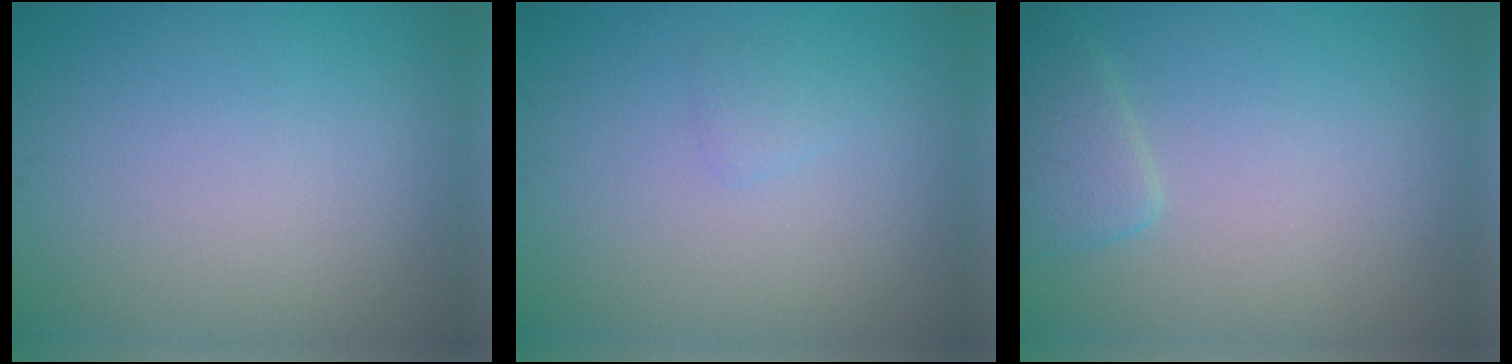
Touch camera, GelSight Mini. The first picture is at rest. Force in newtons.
{"total": 0.8, "press": 0.8, "slide": 0.0}
{"total": 2.1, "press": 2.1, "slide": 0.2}